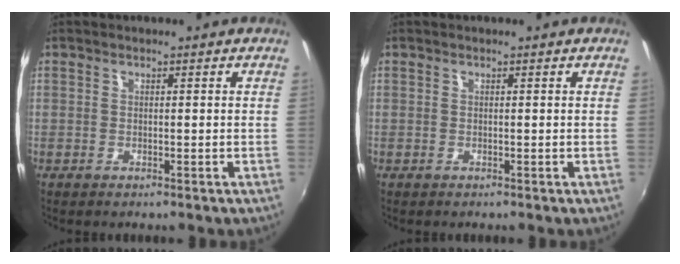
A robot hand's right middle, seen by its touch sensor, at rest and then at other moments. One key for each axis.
{"total": 0.0}